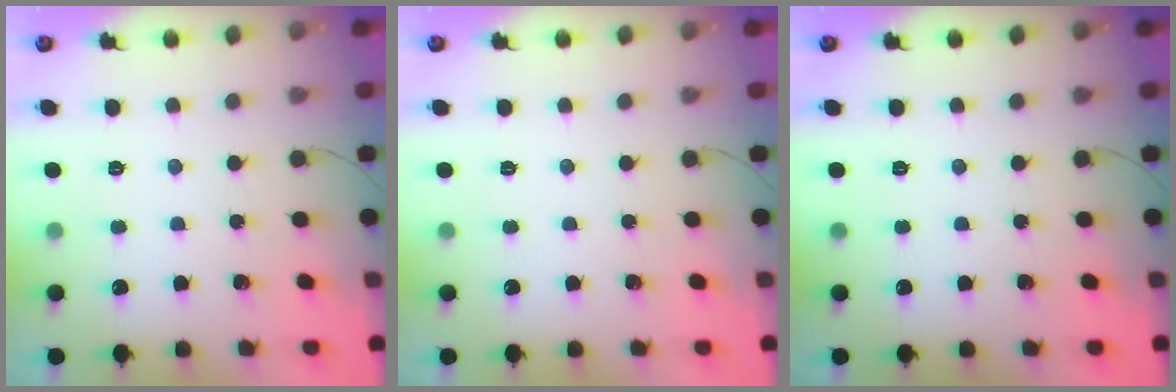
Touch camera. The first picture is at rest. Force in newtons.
{"total": 0.0}
{"total": 0.0}